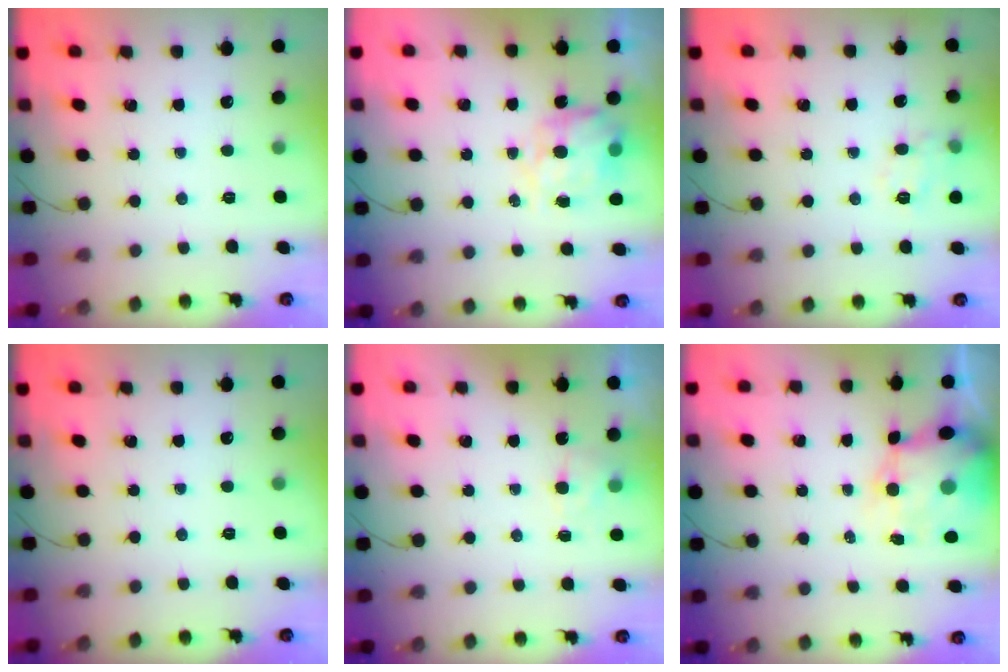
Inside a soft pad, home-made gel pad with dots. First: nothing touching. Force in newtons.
{"total": 10.1, "press": 10.0, "slide": 1.3}
{"total": 9.4, "press": 9.4, "slide": 1.1}
{"total": 0.0}
{"total": 5.1, "press": 5.0, "slide": 1.2}
{"total": 6.9, "press": 6.5, "slide": 2.4}